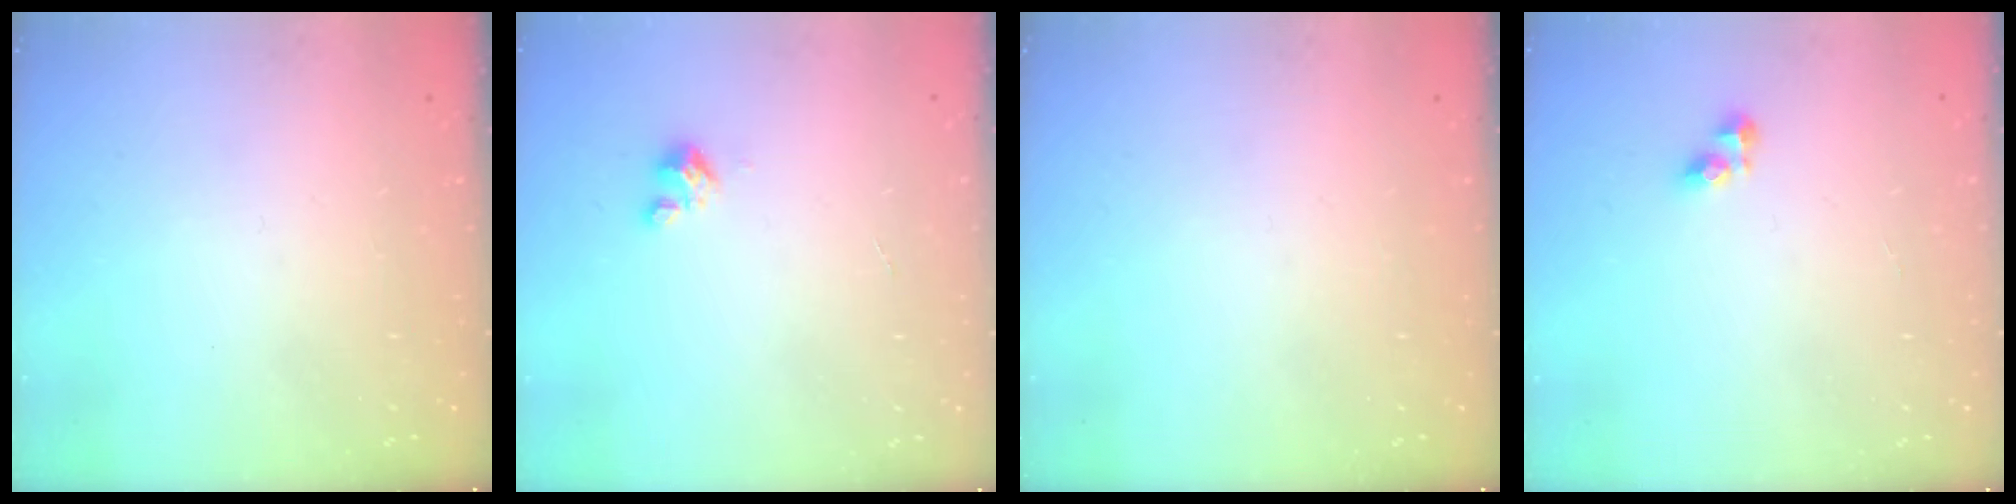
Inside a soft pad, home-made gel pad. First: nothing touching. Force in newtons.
{"total": 2.9, "press": 2.9, "slide": 0.2}
{"total": 0.0}
{"total": 5.0, "press": 4.9, "slide": 0.6}